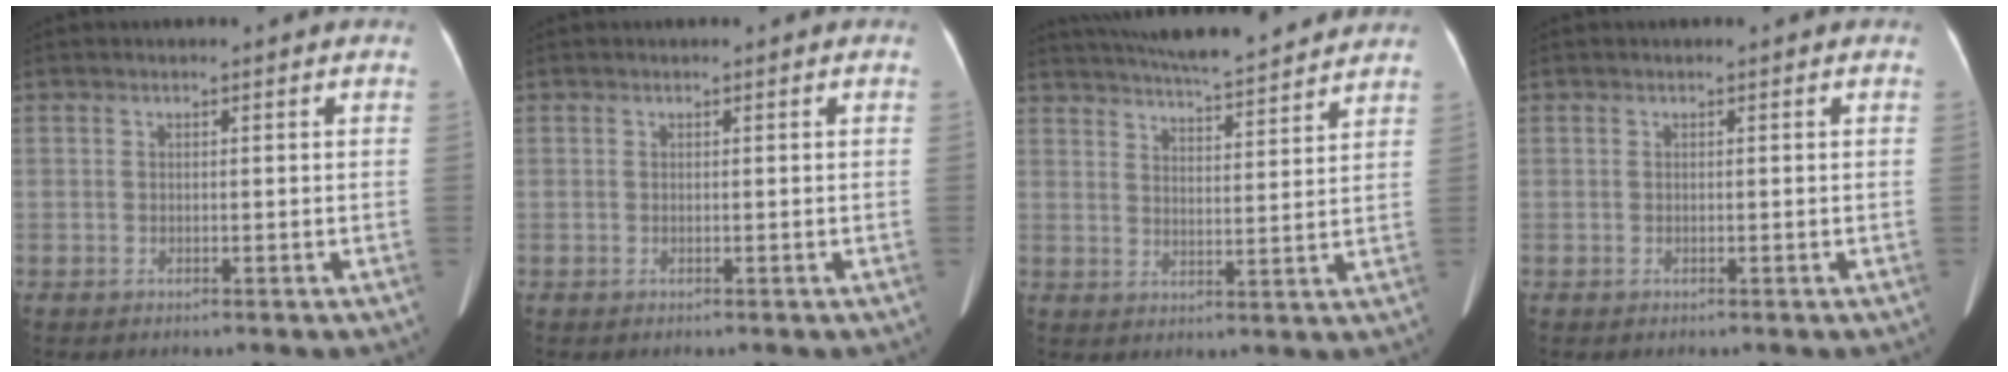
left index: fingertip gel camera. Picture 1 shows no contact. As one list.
[{"total": 0.0}, {"total": 16.9, "force": [15.3, 1.4, 6.9], "torque": [-0.119, 0.024, 0.222]}, {"total": 0.0}]